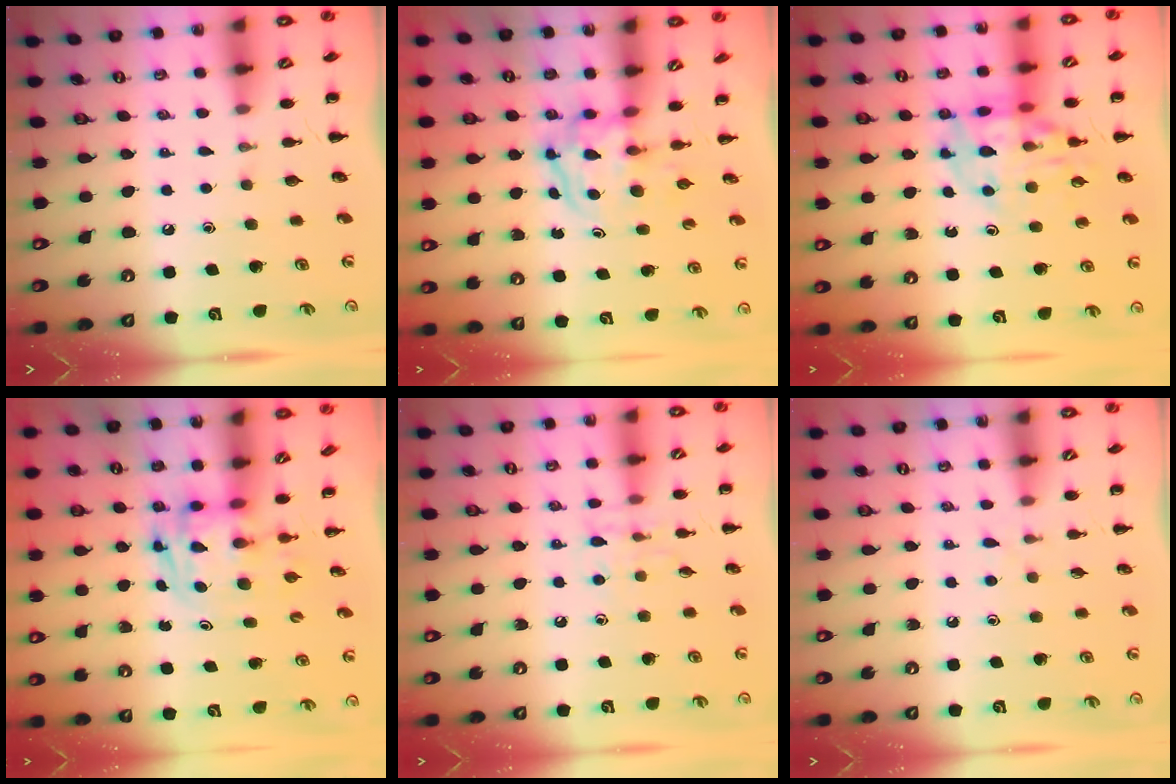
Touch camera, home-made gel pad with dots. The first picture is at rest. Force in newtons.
{"total": 3.9, "press": 3.9, "slide": 0.4}
{"total": 14.4, "press": 14.2, "slide": 2.6}
{"total": 2.8, "press": 2.8, "slide": 0.5}
{"total": 6.9, "press": 6.7, "slide": 1.4}
{"total": 4.3, "press": 4.1, "slide": 1.6}